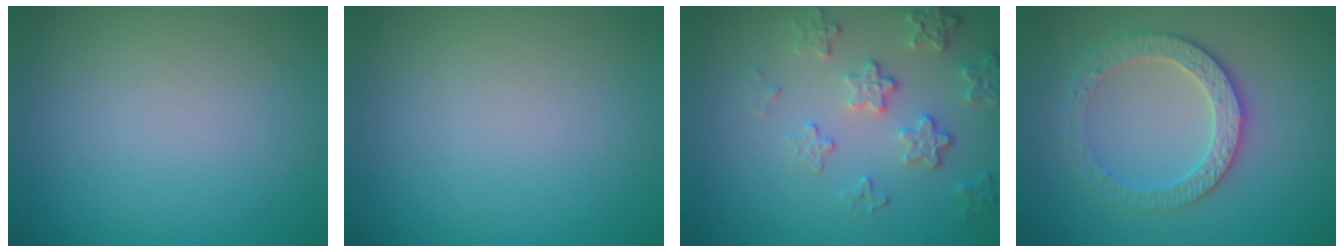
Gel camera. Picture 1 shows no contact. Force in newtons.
{"total": 0.0}
{"total": 4.0, "press": 3.1, "slide": 2.6}
{"total": 3.4, "press": 3.4, "slide": 0.5}